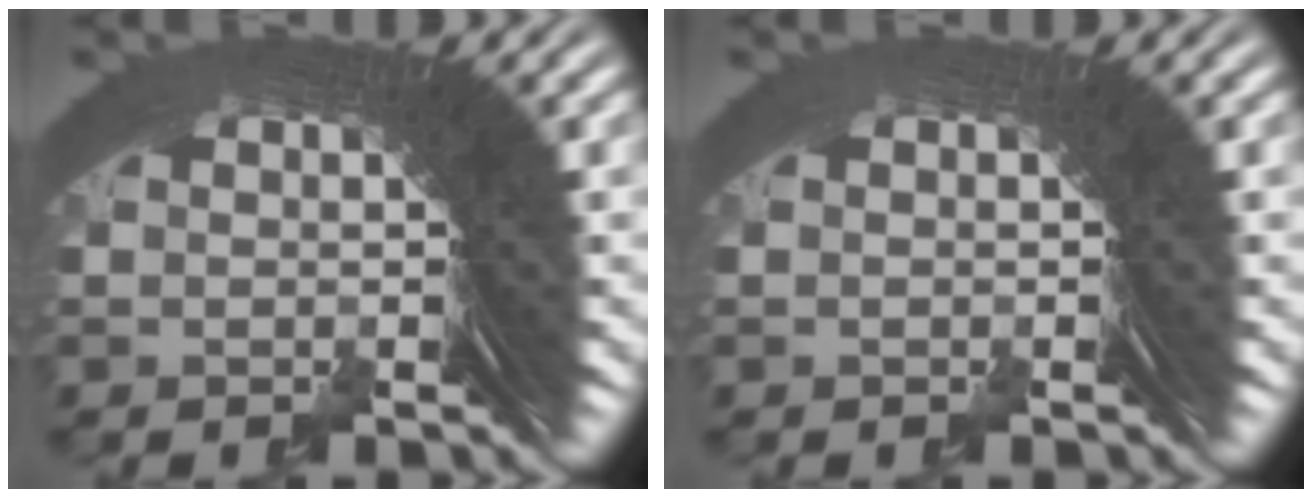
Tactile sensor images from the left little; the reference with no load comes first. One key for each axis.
{"total": 0.8, "fx": -0.3, "fy": -0.5, "fz": -0.5, "tx": 0.011, "ty": 0.003, "tz": -0.005}